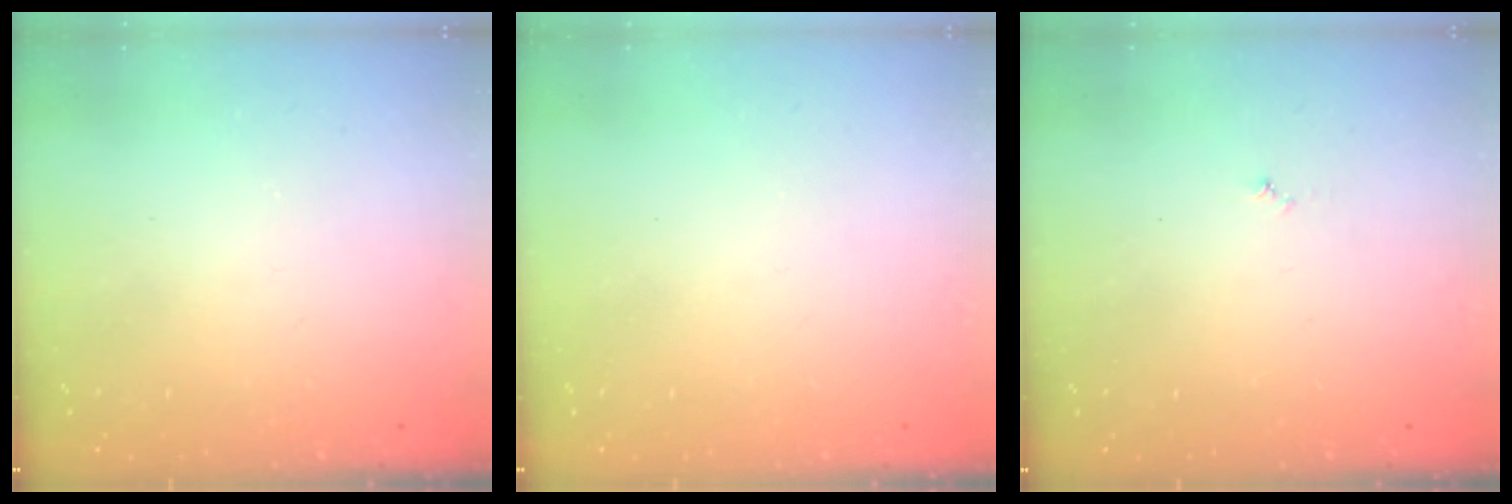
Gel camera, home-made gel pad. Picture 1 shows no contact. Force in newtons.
{"total": 0.0}
{"total": 3.0, "press": 2.9, "slide": 0.3}